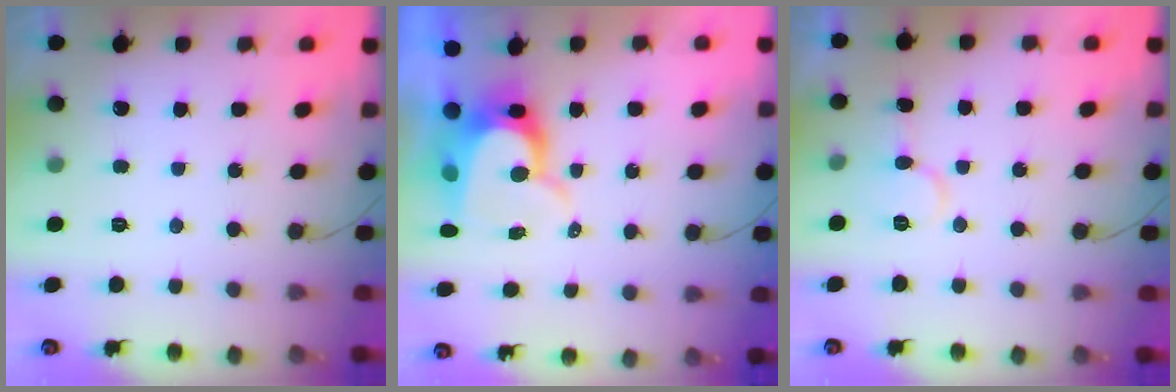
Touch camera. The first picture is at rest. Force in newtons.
{"total": 9.7, "press": 9.7, "slide": 1.0}
{"total": 6.3, "press": 6.3, "slide": 0.5}